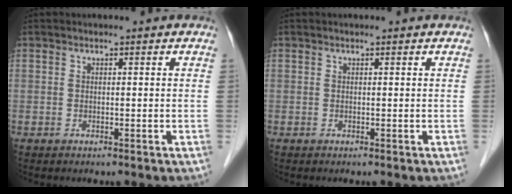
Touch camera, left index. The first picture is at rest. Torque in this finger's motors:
{"motor_torque": [0.17, 0.05, -0.02, -0.01]}